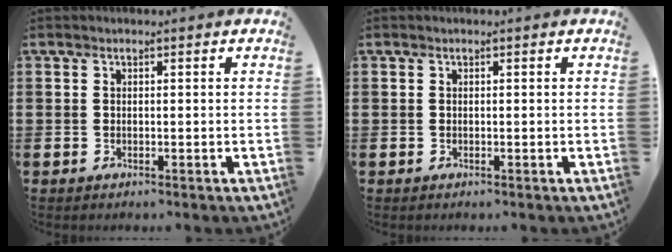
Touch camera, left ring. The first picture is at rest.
{"total": 0.0}